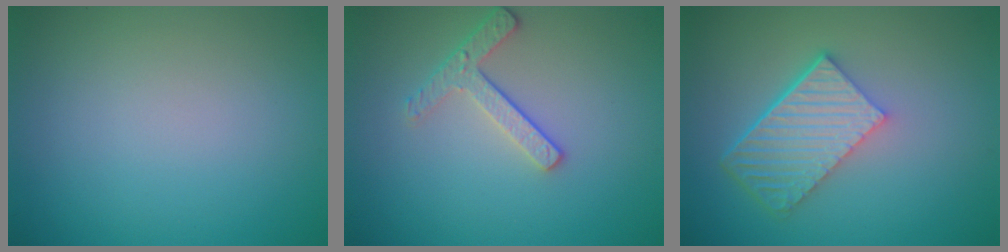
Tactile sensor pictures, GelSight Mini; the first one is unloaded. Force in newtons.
{"total": 2.5, "press": 2.2, "slide": 1.1}
{"total": 6.1, "press": 4.2, "slide": 4.4}